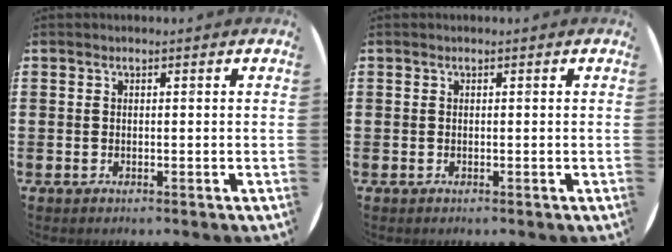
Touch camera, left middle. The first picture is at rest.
{"total": 0.0}